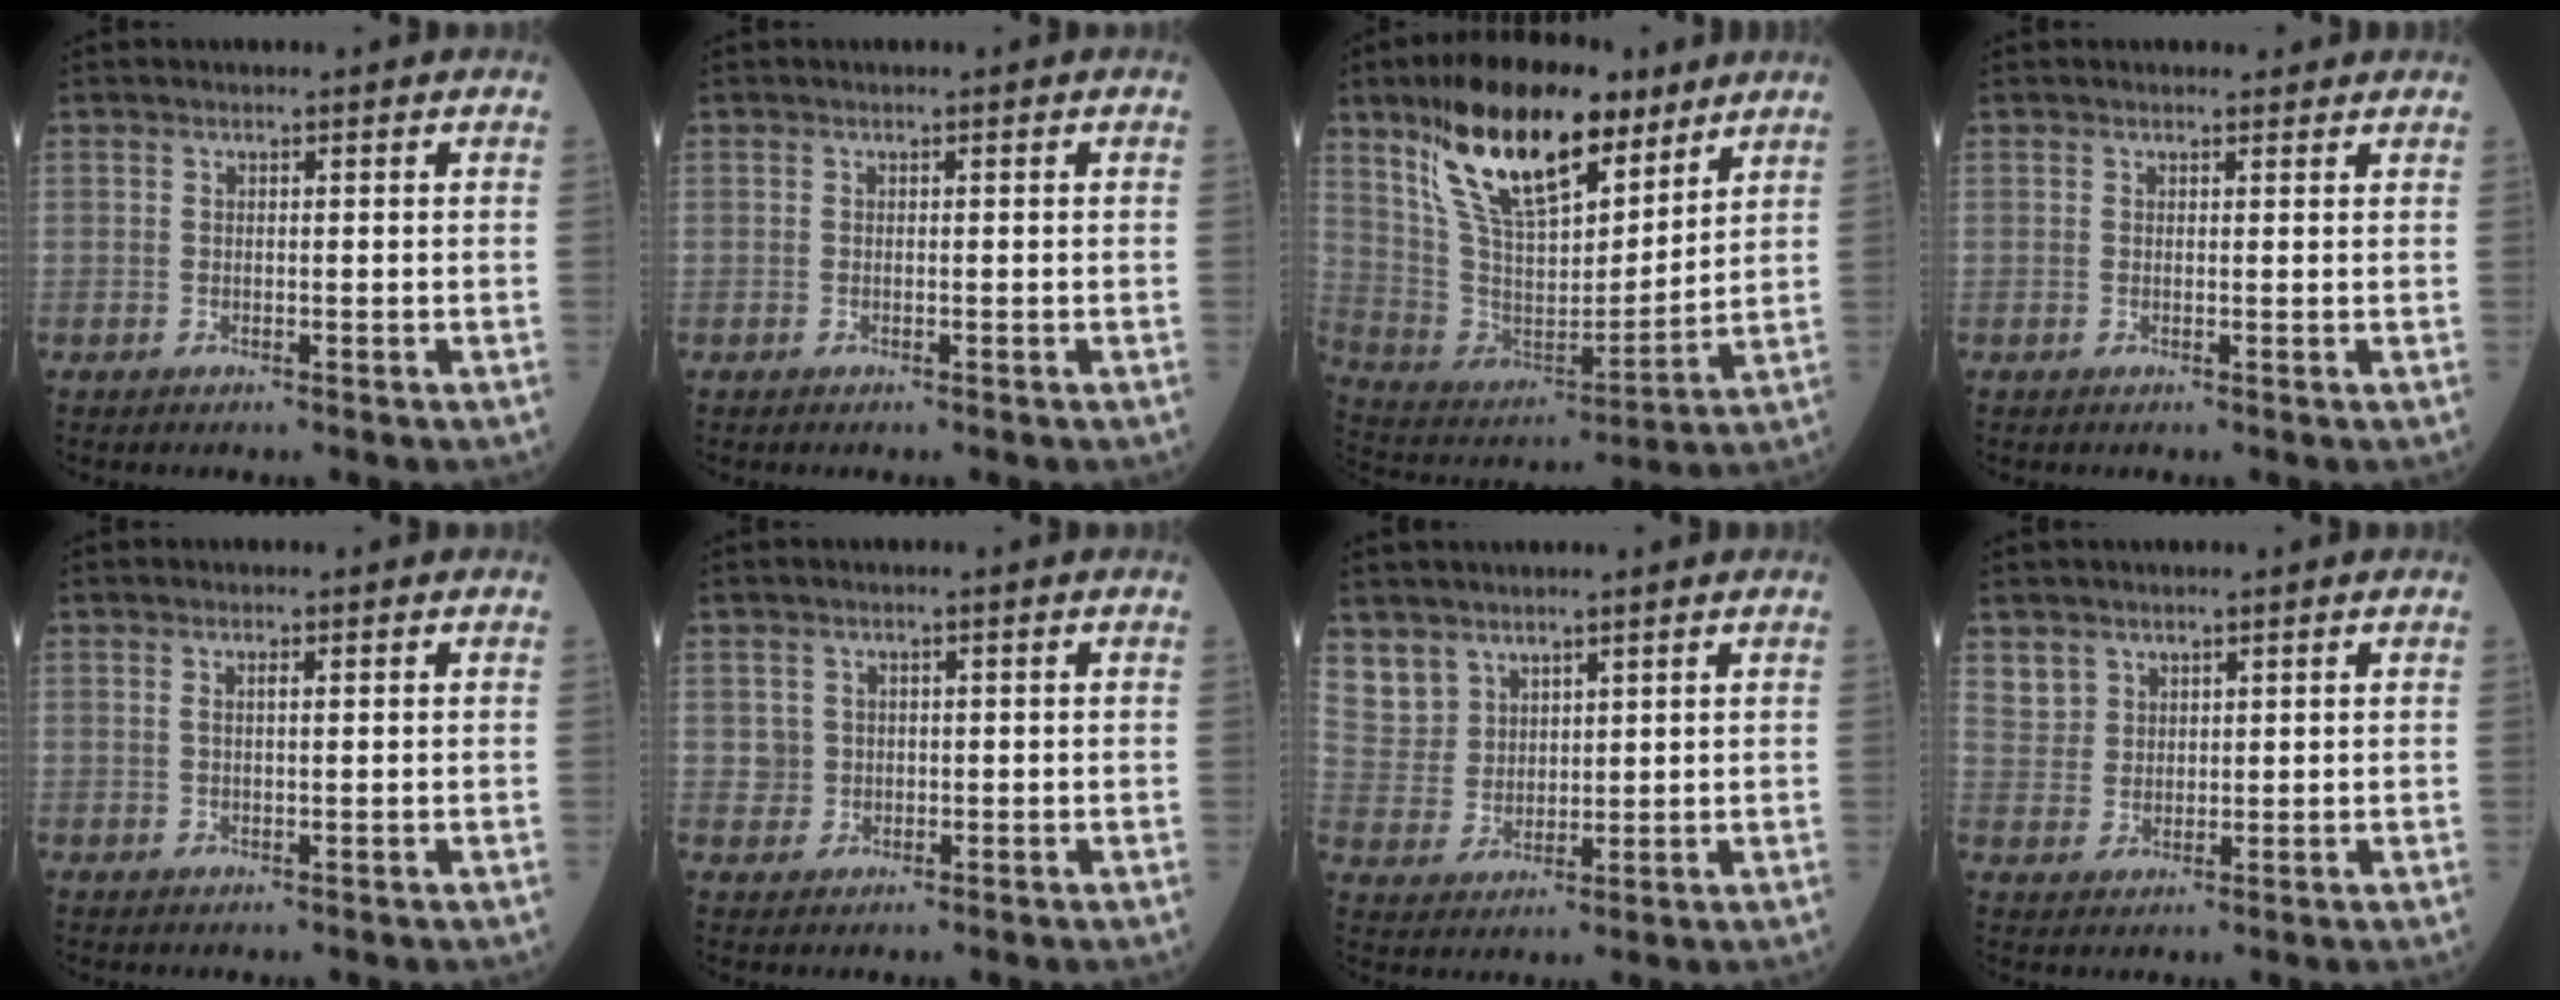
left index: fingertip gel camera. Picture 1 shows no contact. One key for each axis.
{"total": 0.0}
{"total": 20.4, "fx": 13.2, "fy": 7.6, "fz": 13.6, "tx": -0.252, "ty": 0.012, "tz": 0.243}
{"total": 1.4, "fx": 1.3, "fy": 0.7, "fz": 0.0, "tx": -0.004, "ty": 0.003, "tz": 0.011}
{"total": 1.2, "fx": 0.5, "fy": 0.1, "fz": 1.1, "tx": -0.024, "ty": 0.003, "tz": 0.010}
{"total": 2.0, "fx": 0.4, "fy": 2.0, "fz": 0.2, "tx": -0.003, "ty": 0.003, "tz": 0.009}
{"total": 6.6, "fx": 5.0, "fy": 4.4, "fz": 0.1, "tx": 0.000, "ty": 0.001, "tz": 0.111}
{"total": 3.7, "fx": 2.6, "fy": 2.7, "fz": -0.1, "tx": 0.011, "ty": 0.001, "tz": 0.048}